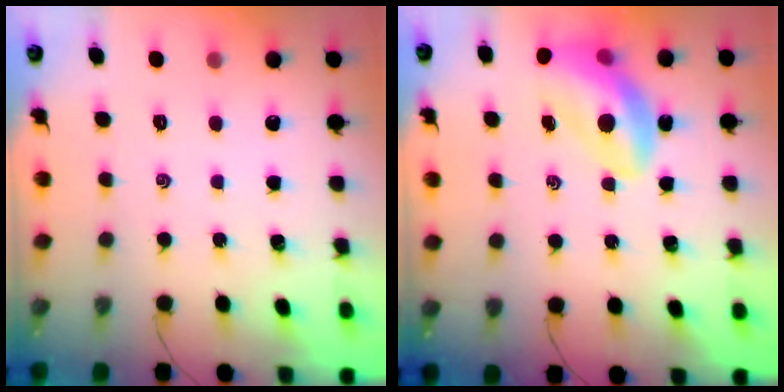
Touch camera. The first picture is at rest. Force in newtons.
{"total": 15.1, "press": 14.7, "slide": 3.6}